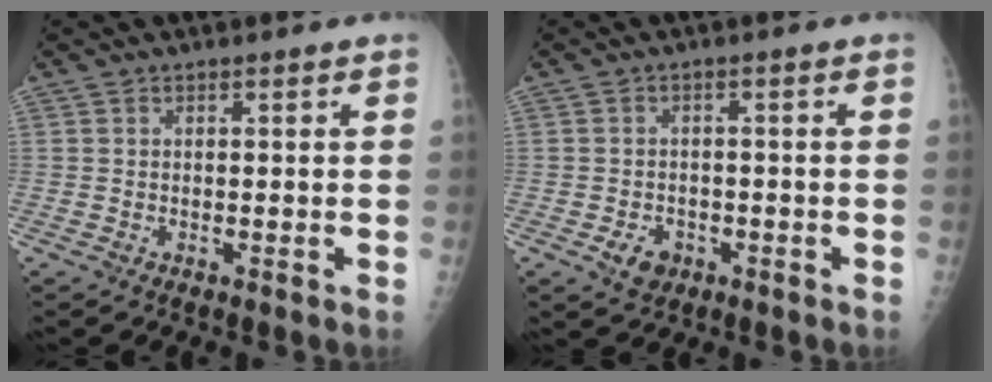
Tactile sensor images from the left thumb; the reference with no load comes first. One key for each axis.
{"total": 3.8, "fx": -1.8, "fy": 2.7, "fz": 1.9, "tx": -0.021, "ty": 0.012, "tz": -0.021}